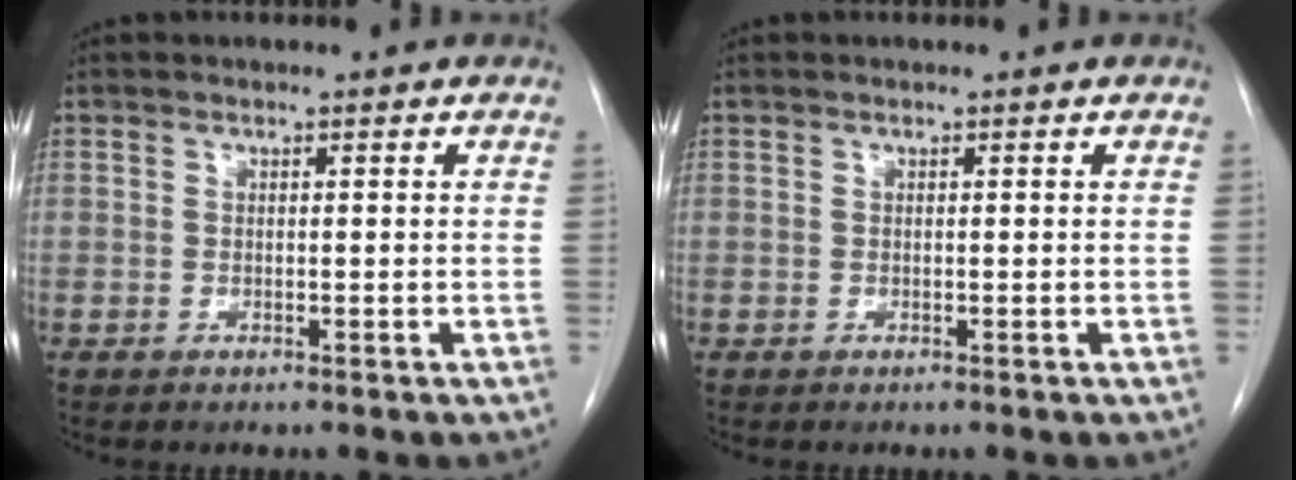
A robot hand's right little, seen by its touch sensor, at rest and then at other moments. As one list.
[{"total": 0.0}]